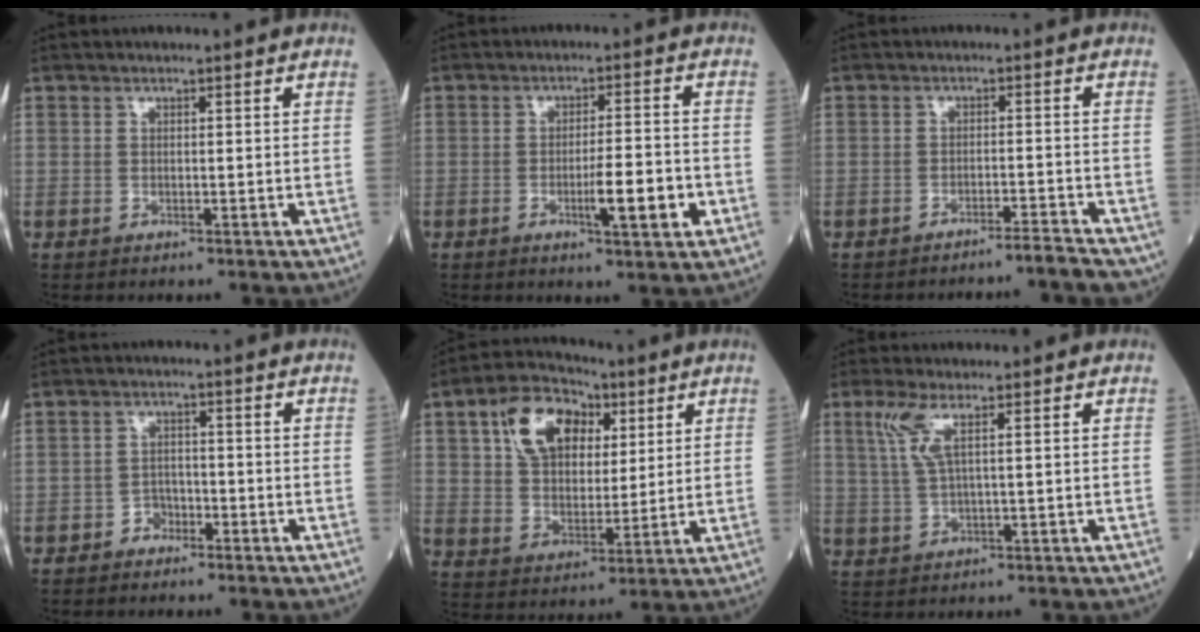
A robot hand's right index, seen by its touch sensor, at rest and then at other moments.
{"total": 6.6, "force": [-2.2, 0.6, 6.2], "torque": [-0.097, -0.004, -0.031]}
{"total": 3.7, "force": [-3.5, -0.8, 0.9], "torque": [-0.004, -0.007, -0.047]}
{"total": 2.2, "force": [-1.6, 1.5, 0.4], "torque": [-0.005, 0.008, -0.028]}
{"total": 12.0, "force": [5.0, 7.5, 7.9], "torque": [-0.157, 0.033, 0.091]}
{"total": 3.8, "force": [1.6, 0.2, 3.4], "torque": [-0.085, 0.009, 0.041]}